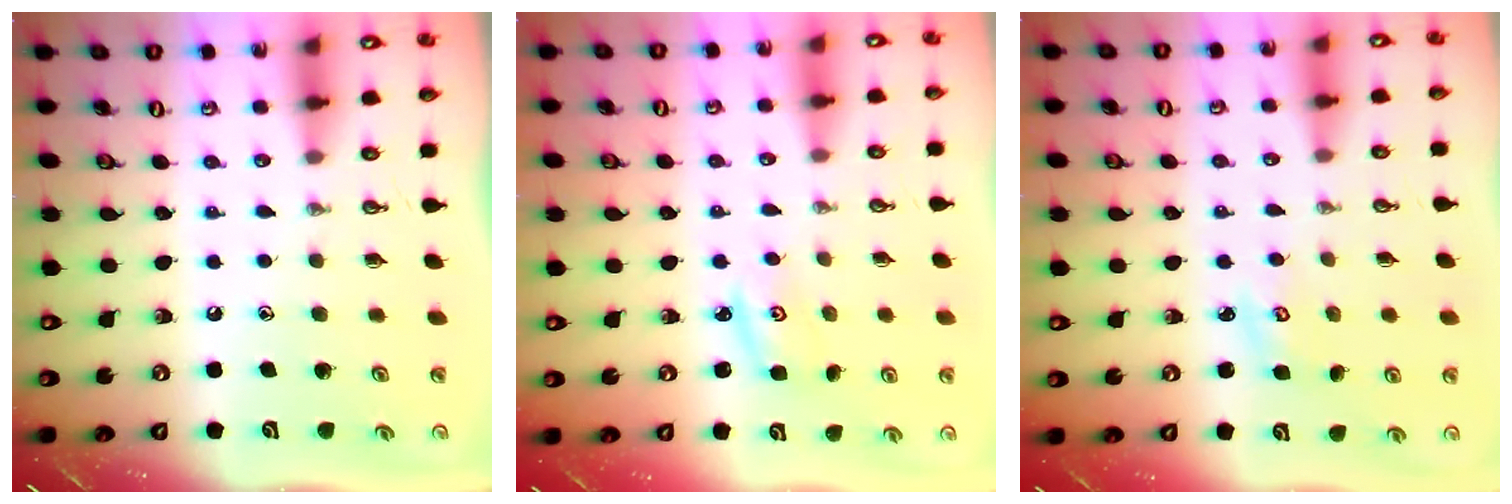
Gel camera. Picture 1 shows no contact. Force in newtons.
{"total": 3.4, "press": 3.4, "slide": 0.4}
{"total": 2.9, "press": 2.8, "slide": 0.3}